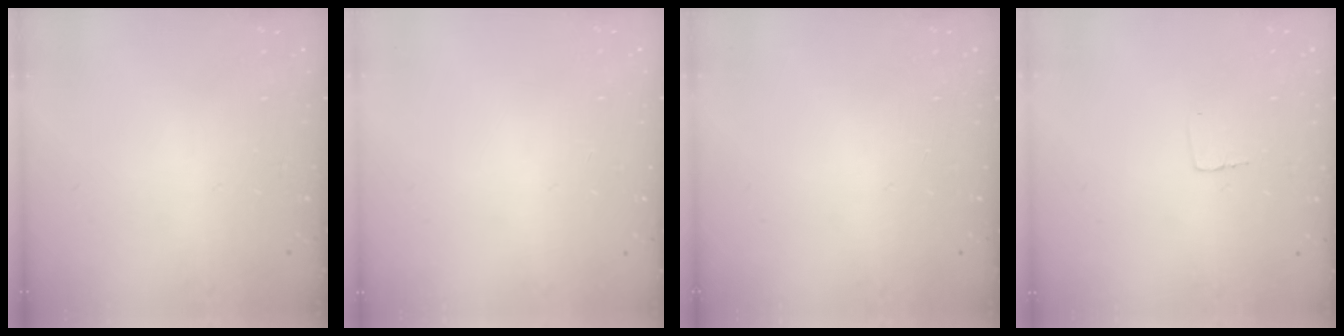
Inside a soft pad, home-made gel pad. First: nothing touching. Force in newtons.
{"total": 0.0}
{"total": 0.0}
{"total": 2.7, "press": 2.7, "slide": 0.1}